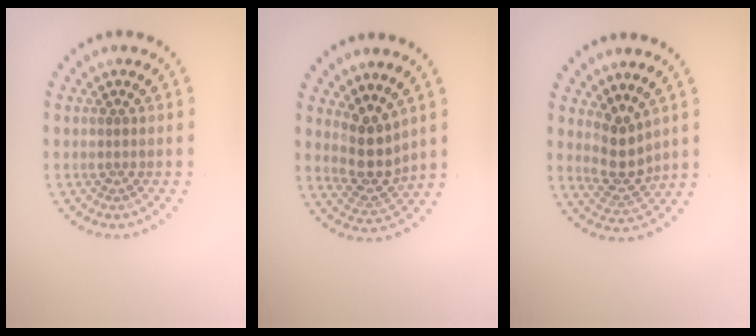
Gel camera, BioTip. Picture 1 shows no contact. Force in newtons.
{"total": 3.6, "press": 2.9, "slide": 2.2}
{"total": 3.2, "press": 2.8, "slide": 1.5}